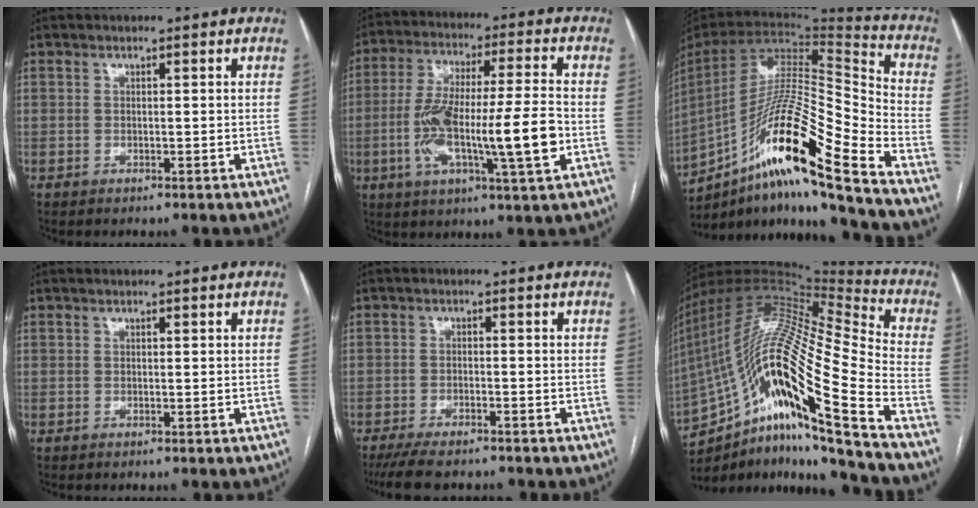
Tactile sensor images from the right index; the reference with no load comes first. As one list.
[{"total": 16.8, "force": [-3.5, 1.9, 16.3], "torque": [-0.301, 0.007, -0.057]}, {"total": 23.6, "force": [-14.6, 0.6, 18.6], "torque": [-0.337, -0.007, -0.263]}, {"total": 0.0}, {"total": 7.7, "force": [-6.6, 1.6, 3.6], "torque": [-0.052, -0.011, -0.104]}, {"total": 26.0, "force": [-14.1, 2.0, 21.7], "torque": [-0.414, -0.003, -0.253]}]